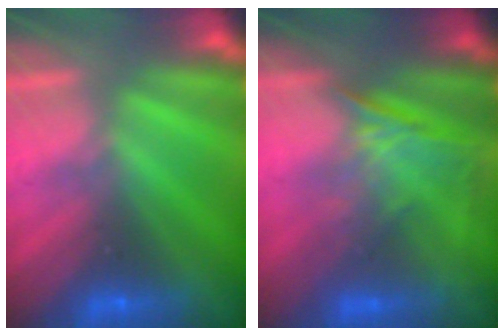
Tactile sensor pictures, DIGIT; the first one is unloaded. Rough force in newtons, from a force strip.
{"total": 1.3}